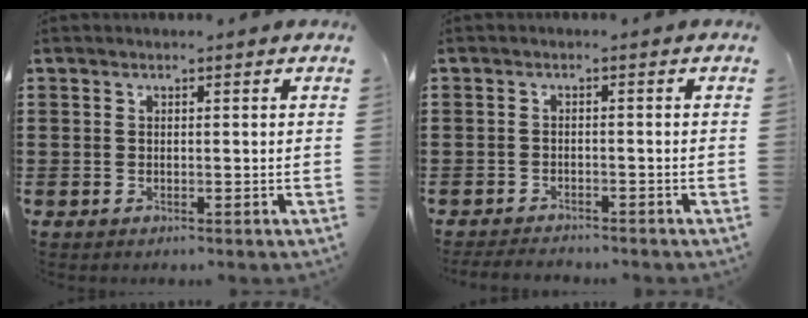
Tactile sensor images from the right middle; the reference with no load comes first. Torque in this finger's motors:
{"motor_torque": [-0.16, 0.31, -0.05, 0.00]}